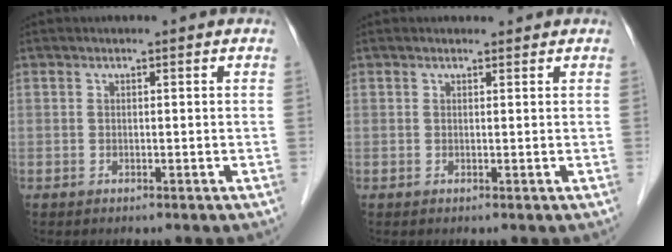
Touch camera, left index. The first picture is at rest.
{"total": 0.9, "force": [0.9, 0.4, 0.0], "torque": [-0.008, 0.006, 0.012]}